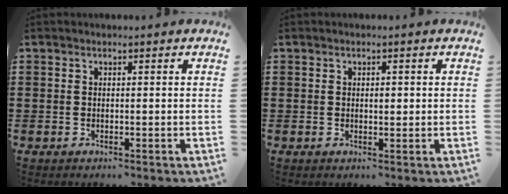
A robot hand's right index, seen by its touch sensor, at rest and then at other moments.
{"total": 1.3, "force": [0.2, 0.6, 1.1], "torque": [-0.022, 0.005, 0.001]}